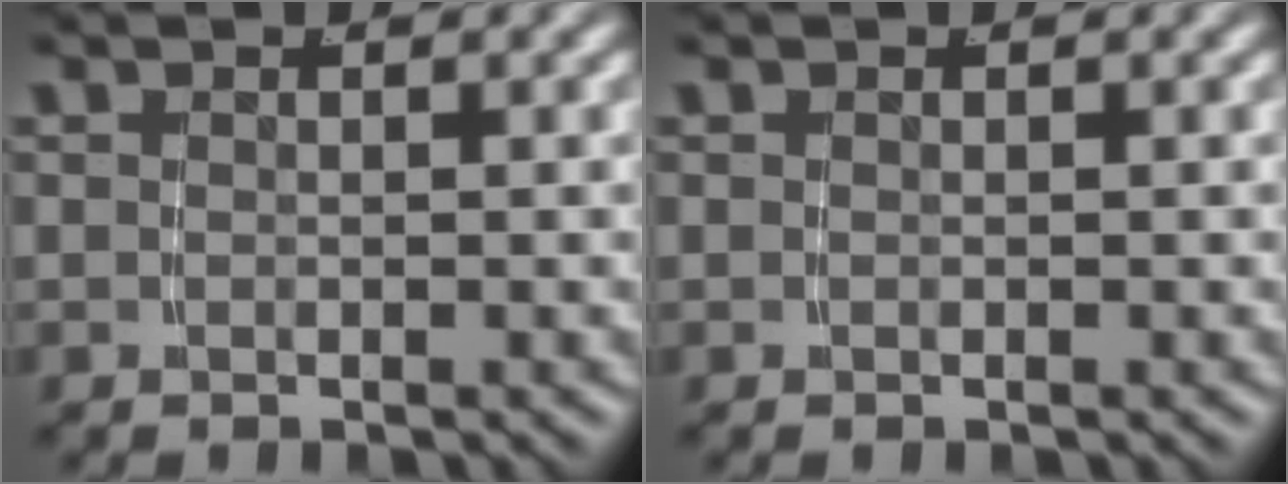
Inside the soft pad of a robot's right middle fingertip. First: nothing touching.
{"total": 0.0}